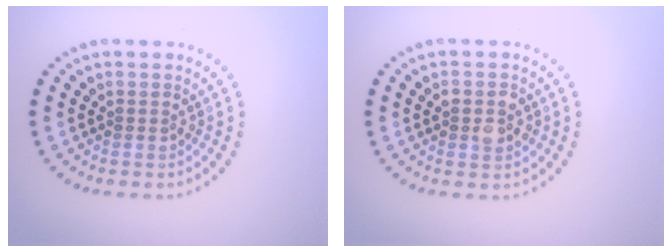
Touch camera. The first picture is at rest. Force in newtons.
{"total": 2.5, "press": 2.5, "slide": 0.1}